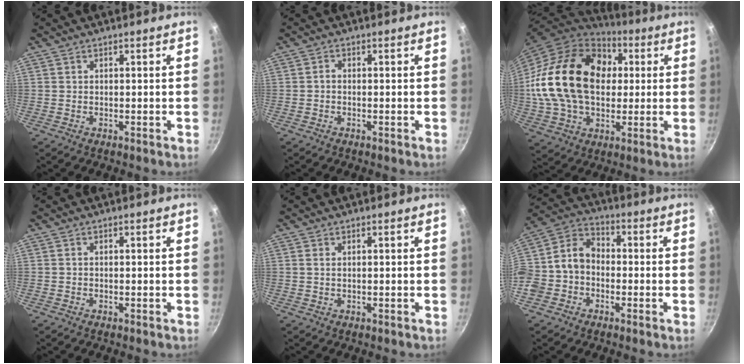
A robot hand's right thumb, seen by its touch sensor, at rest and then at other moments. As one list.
[{"total": 1.0, "force": [-0.3, 0.7, 0.6], "torque": [-0.010, 0.006, -0.007]}, {"total": 27.0, "force": [3.9, 18.9, 18.9], "torque": [-0.327, 0.026, 0.069]}, {"total": 0.0}, {"total": 0.7, "force": [0.2, 0.4, 0.6], "torque": [-0.011, 0.000, 0.003]}, {"total": 11.9, "force": [-2.7, 9.6, 6.5], "torque": [-0.100, 0.049, -0.074]}]